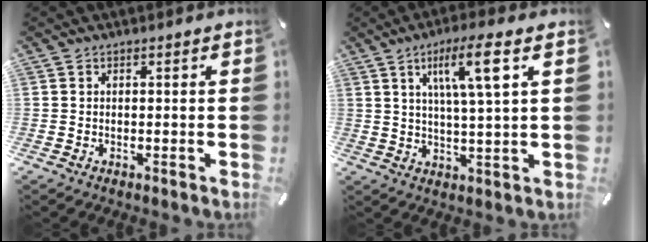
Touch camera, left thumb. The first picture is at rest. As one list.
[{"total": 10.4, "force": [4.5, 0.8, 9.3], "torque": [-0.171, 0.001, 0.069]}]